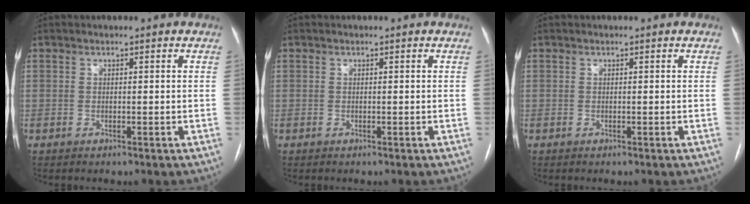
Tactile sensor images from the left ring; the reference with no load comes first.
{"total": 0.0}
{"total": 0.0}